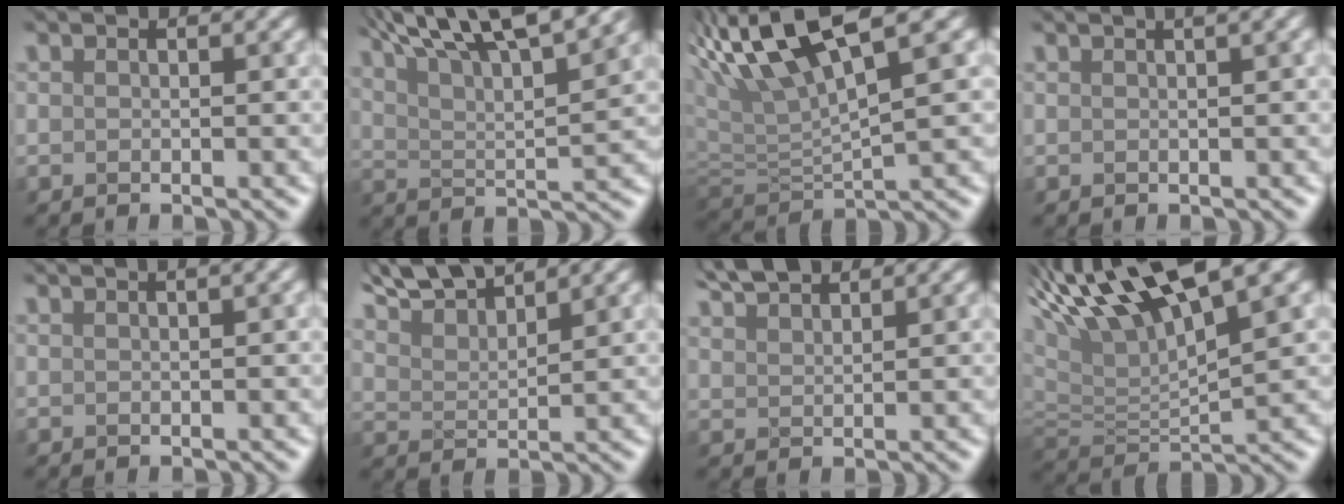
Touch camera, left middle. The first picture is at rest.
{"total": 11.7, "force": [8.3, 2.6, 7.8], "torque": [-0.145, 0.032, 0.118]}
{"total": 9.5, "force": [4.6, 1.9, 8.1], "torque": [-0.175, 0.030, 0.106]}
{"total": 4.1, "force": [2.3, 1.6, 3.0], "torque": [-0.022, 0.045, 0.020]}
{"total": 3.8, "force": [2.0, 1.7, 2.8], "torque": [-0.019, 0.045, 0.017]}
{"total": 4.8, "force": [4.6, 0.4, 1.2], "torque": [-0.046, 0.015, 0.100]}
{"total": 2.2, "force": [2.2, -0.2, 0.0], "torque": [-0.009, 0.012, 0.062]}
{"total": 12.6, "force": [7.0, 3.8, 9.9], "torque": [-0.220, 0.030, 0.145]}